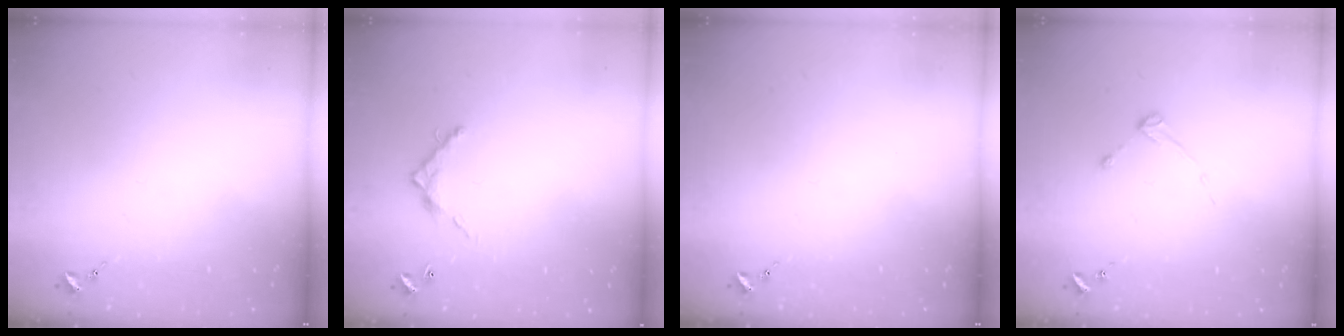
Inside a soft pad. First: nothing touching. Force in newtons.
{"total": 6.0, "press": 6.0, "slide": 0.3}
{"total": 0.0}
{"total": 2.6, "press": 2.6, "slide": 0.4}